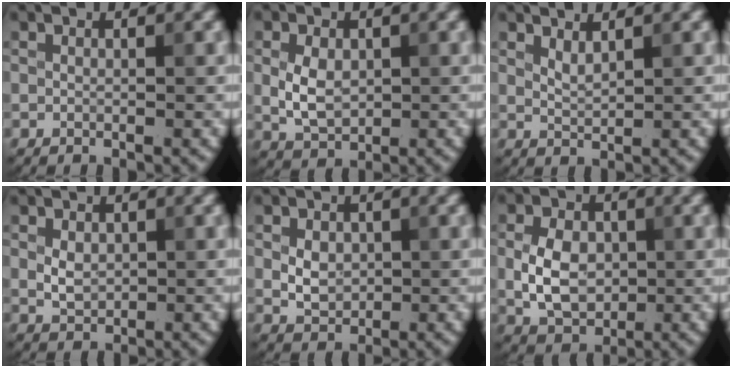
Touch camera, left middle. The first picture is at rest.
{"total": 3.4, "force": [0.1, 2.4, 2.4], "torque": [-0.052, -0.001, 0.003]}
{"total": 1.2, "force": [1.0, 0.3, 0.6], "torque": [-0.015, -0.003, 0.022]}
{"total": 2.0, "force": [0.3, 1.5, 1.3], "torque": [-0.024, -0.001, 0.008]}
{"total": 2.7, "force": [0.2, 2.1, 1.7], "torque": [-0.031, -0.002, 0.003]}
{"total": 4.9, "force": [-0.2, 3.5, 3.4], "torque": [-0.068, 0.000, -0.003]}